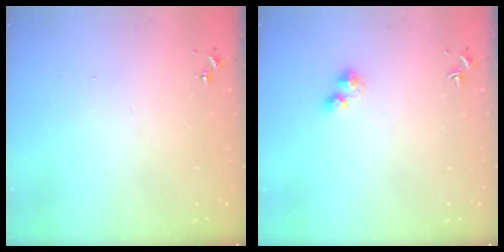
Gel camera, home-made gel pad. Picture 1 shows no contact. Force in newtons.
{"total": 2.9, "press": 2.9, "slide": 0.7}